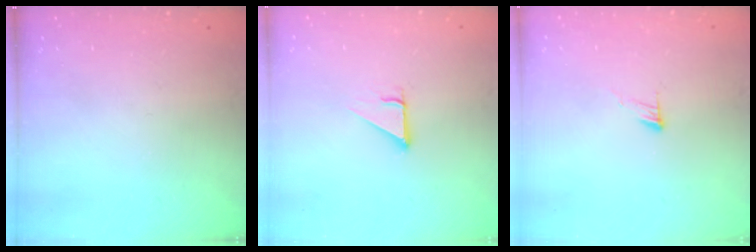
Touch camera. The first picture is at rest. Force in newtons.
{"total": 2.9, "press": 2.8, "slide": 0.2}
{"total": 5.2, "press": 5.2, "slide": 0.5}